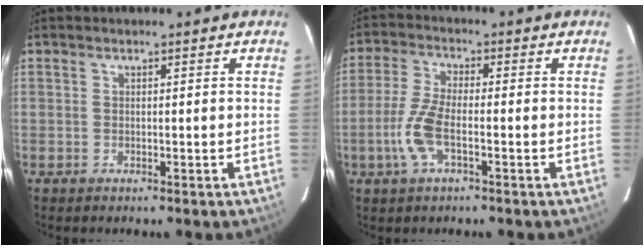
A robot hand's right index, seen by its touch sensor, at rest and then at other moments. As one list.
[{"total": 7.6, "force": [-2.6, 2.5, 6.7], "torque": [-0.153, 0.000, -0.053]}]